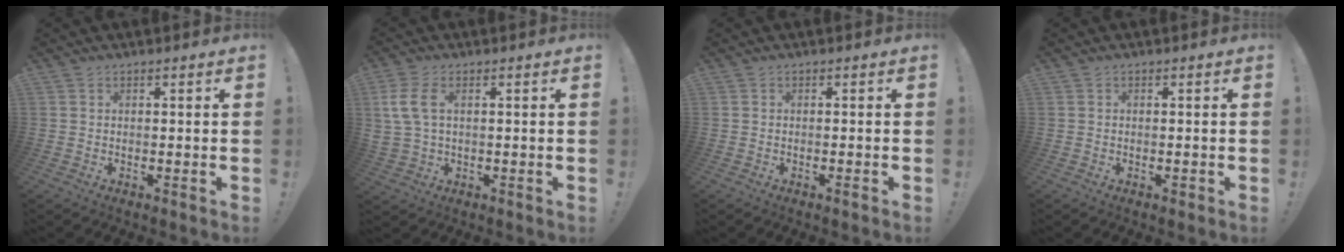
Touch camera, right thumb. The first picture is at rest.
{"total": 8.2, "force": [2.0, 4.7, 6.4], "torque": [-0.136, -0.005, 0.040]}
{"total": 0.8, "force": [-0.4, -0.1, 0.7], "torque": [-0.012, 0.000, -0.008]}
{"total": 0.8, "force": [-0.5, 0.4, 0.5], "torque": [-0.011, 0.003, -0.007]}